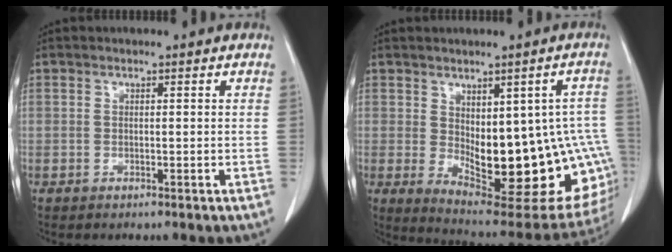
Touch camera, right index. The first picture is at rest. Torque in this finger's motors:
{"motor_torque": [1.46, -0.68, 0.71, 0.08]}